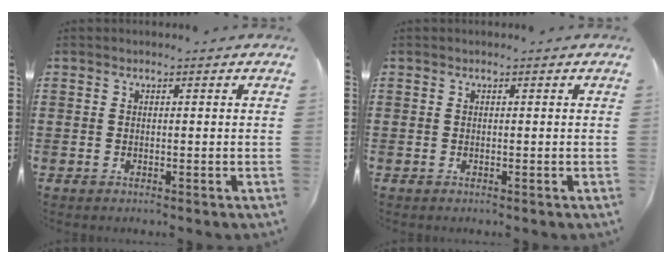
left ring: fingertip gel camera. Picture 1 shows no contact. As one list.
[{"total": 0.0}]